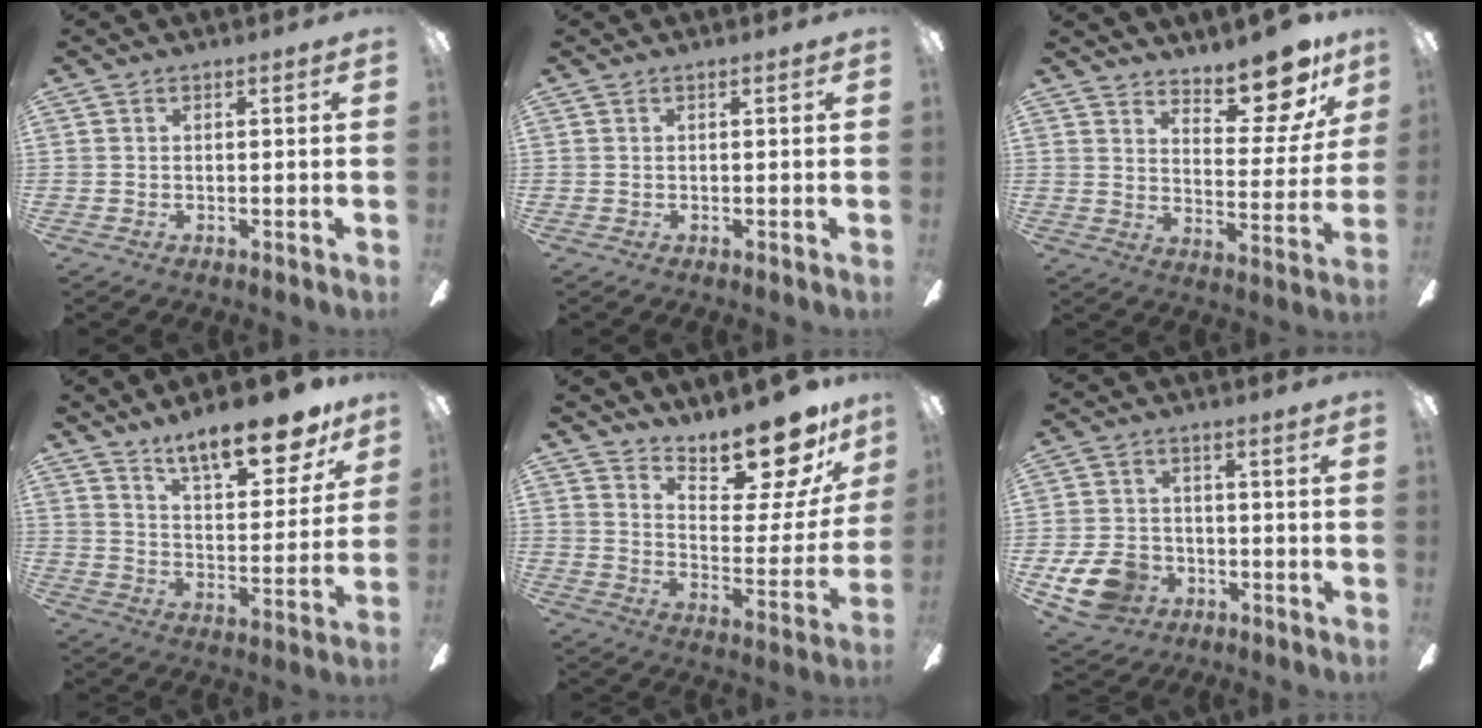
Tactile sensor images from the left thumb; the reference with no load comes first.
{"total": 0.0}
{"total": 14.4, "force": [11.5, 5.0, 7.0], "torque": [-0.087, -0.086, 0.196]}
{"total": 16.4, "force": [13.2, 5.2, 8.3], "torque": [-0.130, -0.083, 0.223]}
{"total": 17.4, "force": [14.9, 4.9, 7.6], "torque": [-0.107, -0.119, 0.251]}
{"total": 10.7, "force": [-4.7, 7.8, 5.7], "torque": [-0.128, 0.026, -0.085]}